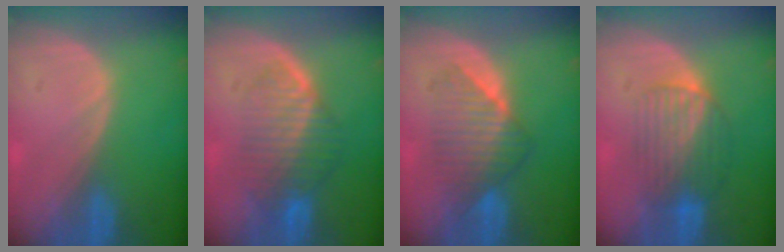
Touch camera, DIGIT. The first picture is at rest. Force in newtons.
{"total": 7.6, "press": 6.9, "slide": 3.2}
{"total": 6.7, "press": 6.6, "slide": 1.0}
{"total": 6.5, "press": 6.4, "slide": 1.0}